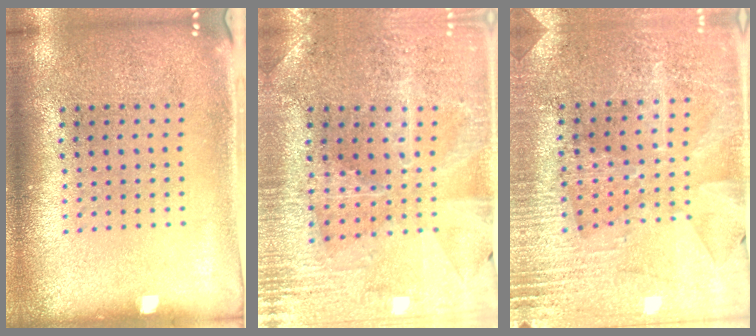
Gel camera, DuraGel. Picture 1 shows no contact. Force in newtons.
{"total": 1.4, "press": 1.3, "slide": 0.4}
{"total": 2.9, "press": 2.8, "slide": 0.5}